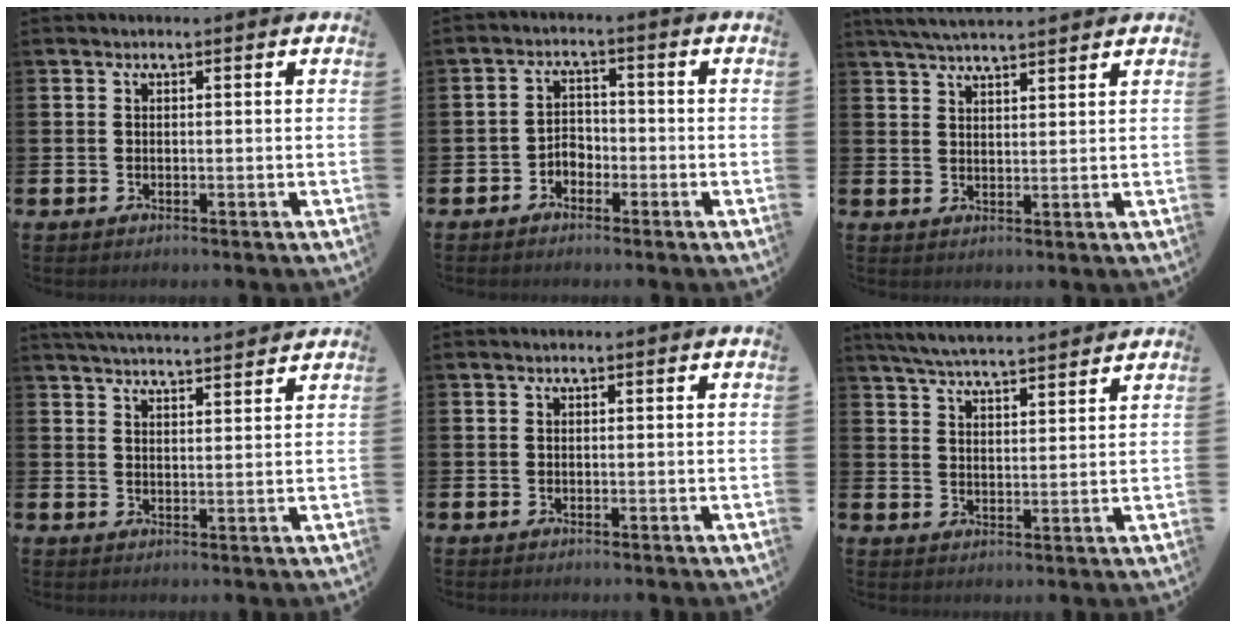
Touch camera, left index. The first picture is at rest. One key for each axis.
{"total": 2.5, "fx": -2.0, "fy": 1.4, "fz": 0.6, "tx": -0.019, "ty": 0.008, "tz": -0.044}
{"total": 4.3, "fx": 4.2, "fy": 0.3, "fz": 1.1, "tx": -0.030, "ty": -0.013, "tz": 0.076}
{"total": 4.1, "fx": 4.1, "fy": -0.3, "fz": 0.2, "tx": -0.011, "ty": -0.026, "tz": 0.073}
{"total": 0.0}
{"total": 5.6, "fx": 5.5, "fy": 0.1, "fz": 1.0, "tx": -0.041, "ty": -0.028, "tz": 0.099}